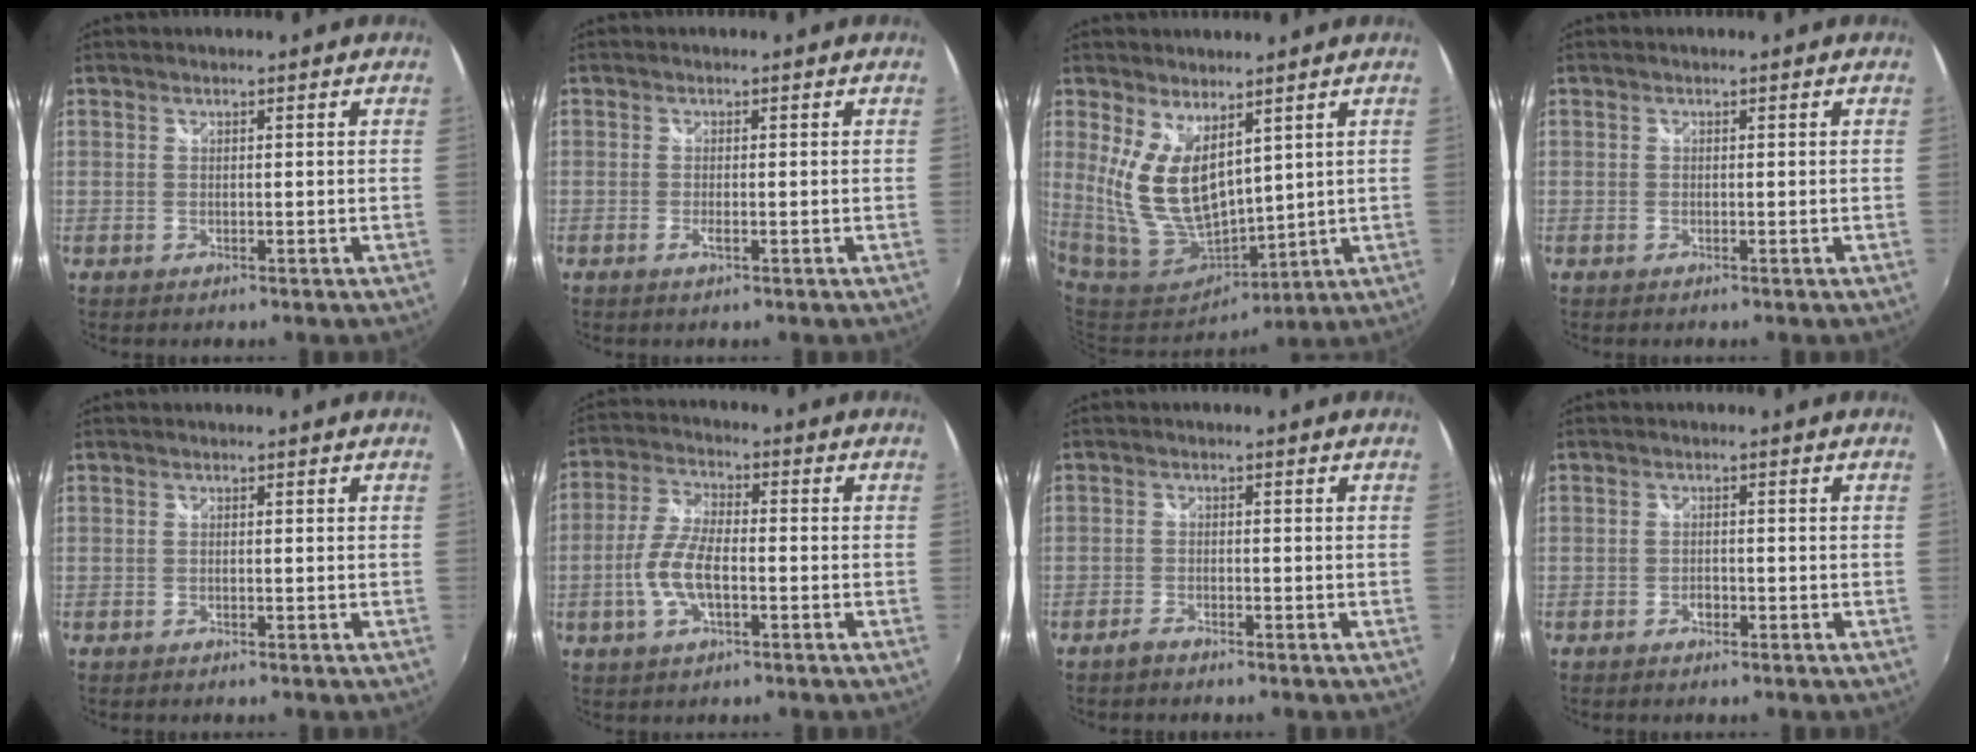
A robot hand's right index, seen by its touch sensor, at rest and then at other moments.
{"total": 1.1, "force": [-0.4, 0.1, 1.0], "torque": [-0.020, -0.001, -0.007]}
{"total": 12.3, "force": [4.8, 6.6, 9.3], "torque": [-0.184, -0.015, 0.116]}
{"total": 0.0}
{"total": 0.0}
{"total": 8.3, "force": [-2.4, 3.4, 7.2], "torque": [-0.154, 0.006, -0.044]}
{"total": 1.7, "force": [-1.6, 0.4, 0.4], "torque": [-0.017, -0.002, -0.034]}
{"total": 1.2, "force": [-0.8, 0.7, 0.5], "torque": [-0.010, 0.002, -0.012]}